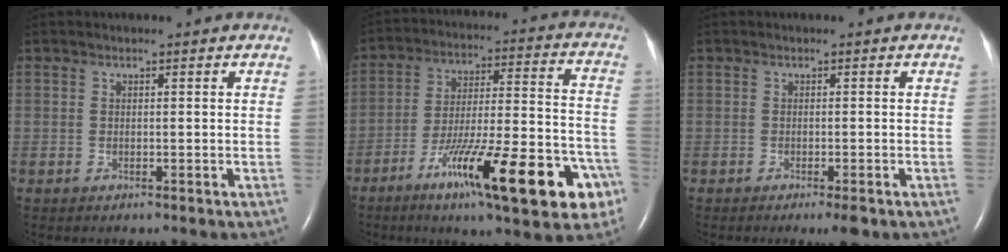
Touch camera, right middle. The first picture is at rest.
{"total": 22.1, "force": [-11.4, 3.4, 18.6], "torque": [-0.236, -0.003, -0.170]}
{"total": 2.3, "force": [-1.4, 0.3, 1.8], "torque": [-0.023, -0.005, -0.018]}